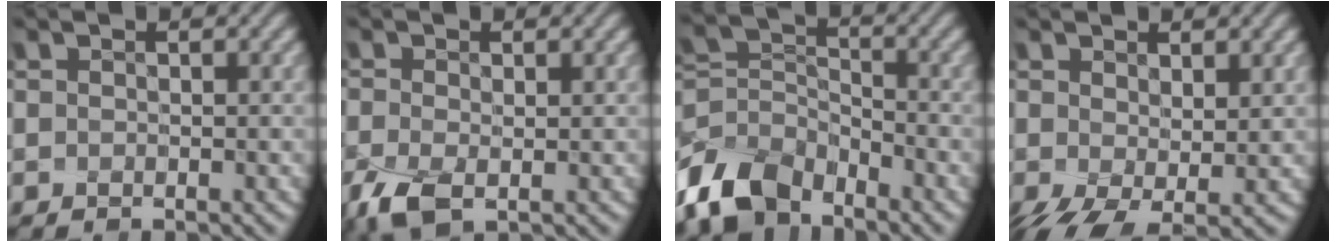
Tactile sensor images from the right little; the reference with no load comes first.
{"total": 4.4, "force": [-2.0, 2.1, 3.3], "torque": [-0.083, -0.012, -0.039]}
{"total": 7.0, "force": [-5.1, 3.7, 3.0], "torque": [-0.065, -0.005, -0.109]}
{"total": 8.1, "force": [-2.0, 4.8, 6.3], "torque": [-0.130, -0.026, -0.017]}